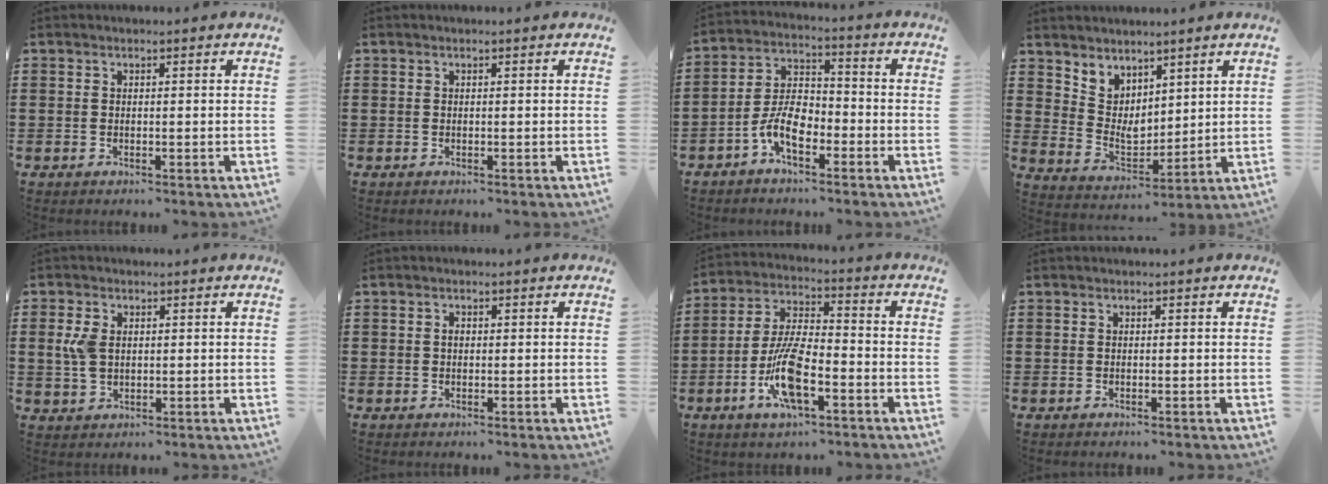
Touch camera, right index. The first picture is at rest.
{"total": 0.0}
{"total": 7.0, "force": [-3.5, 3.5, 5.0], "torque": [-0.119, 0.003, -0.072]}
{"total": 5.0, "force": [4.0, 2.9, -0.6], "torque": [-0.018, -0.023, 0.077]}
{"total": 4.2, "force": [0.7, 2.7, 3.2], "torque": [-0.084, 0.004, 0.008]}
{"total": 0.9, "force": [0.1, 0.6, 0.7], "torque": [-0.015, 0.002, 0.001]}
{"total": 10.4, "force": [-4.0, 3.5, 8.9], "torque": [-0.198, -0.003, -0.078]}
{"total": 0.0}